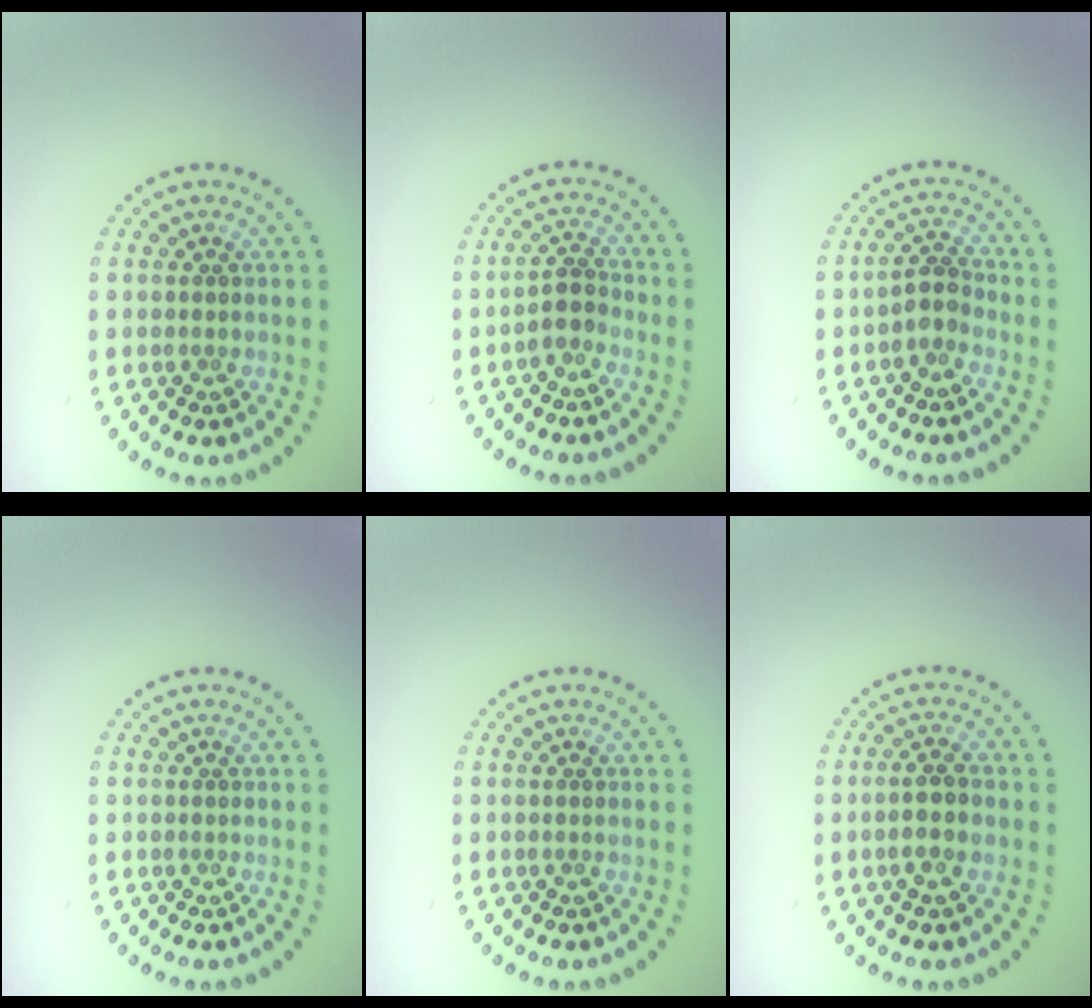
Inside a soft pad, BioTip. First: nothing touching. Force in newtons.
{"total": 2.0, "press": 1.6, "slide": 1.1}
{"total": 1.8, "press": 1.5, "slide": 1.1}
{"total": 0.0}
{"total": 0.0}
{"total": 2.4, "press": 2.2, "slide": 0.9}